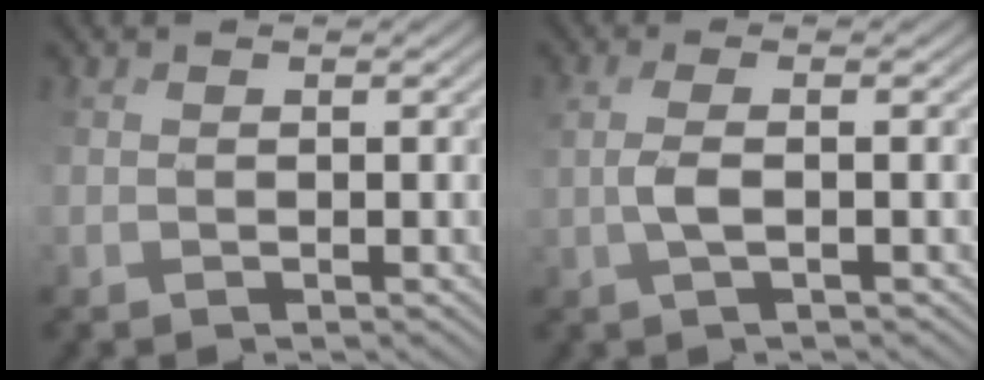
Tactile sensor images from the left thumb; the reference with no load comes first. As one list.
[{"total": 1.9, "force": [0.7, -0.9, 1.5], "torque": [-0.022, 0.016, 0.008]}]